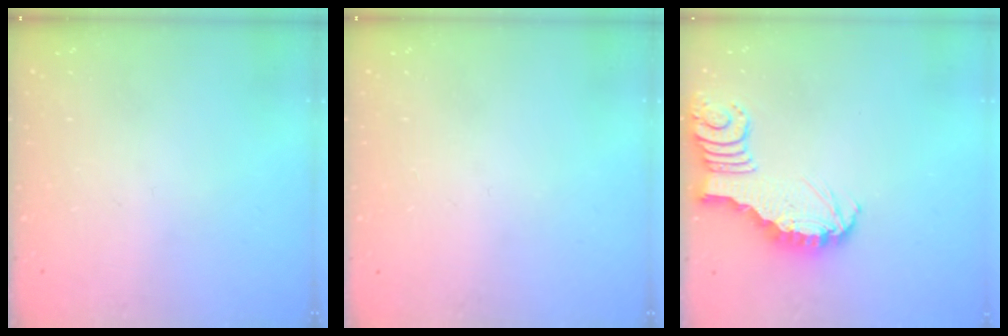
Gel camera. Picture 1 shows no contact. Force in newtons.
{"total": 1.5, "press": 1.5, "slide": 0.1}
{"total": 3.3, "press": 3.3, "slide": 0.3}